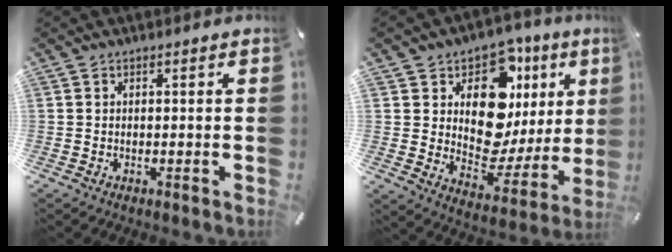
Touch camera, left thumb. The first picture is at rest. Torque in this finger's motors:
{"motor_torque": [2.47, 2.54, 1.23, -1.16, 0.40]}